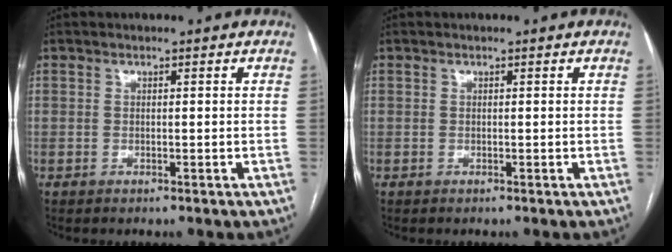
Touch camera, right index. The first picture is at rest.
{"total": 0.0}